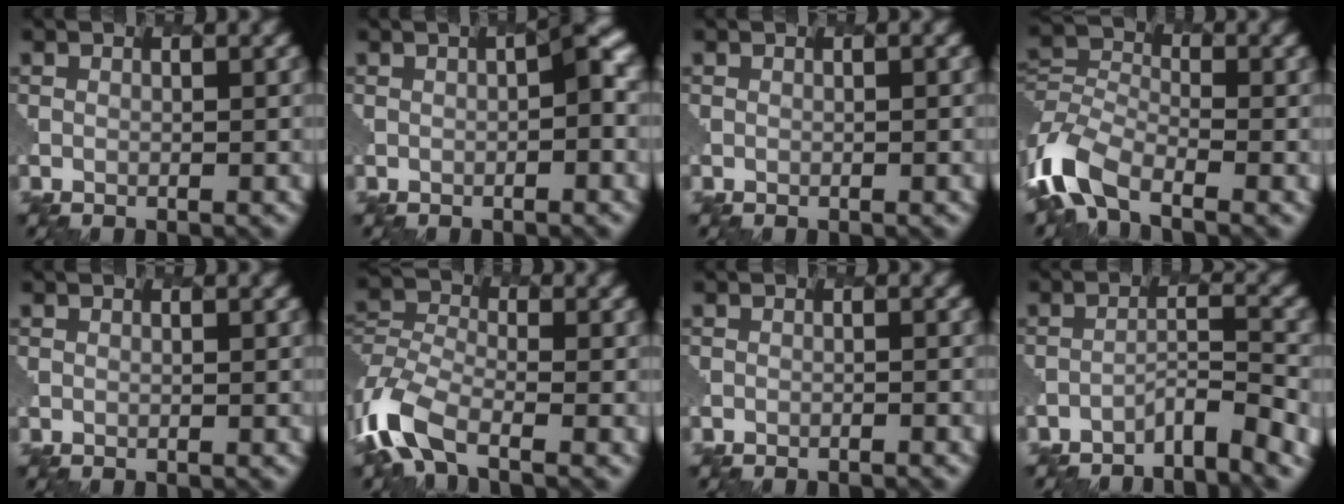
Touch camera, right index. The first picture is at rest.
{"total": 2.1, "force": [-0.1, 0.1, 2.0], "torque": [-0.037, 0.011, -0.003]}
{"total": 0.5, "force": [0.0, 0.3, 0.5], "torque": [-0.004, 0.004, -0.001]}
{"total": 6.4, "force": [-4.9, 3.0, 2.8], "torque": [-0.074, 0.002, -0.107]}
{"total": 0.0}
{"total": 7.3, "force": [-5.2, 3.3, 4.0], "torque": [-0.106, -0.005, -0.111]}
{"total": 1.2, "force": [-1.2, 0.1, 0.1], "torque": [0.001, 0.009, -0.021]}
{"total": 3.3, "force": [-3.1, 0.0, 1.1], "torque": [-0.029, 0.014, -0.061]}